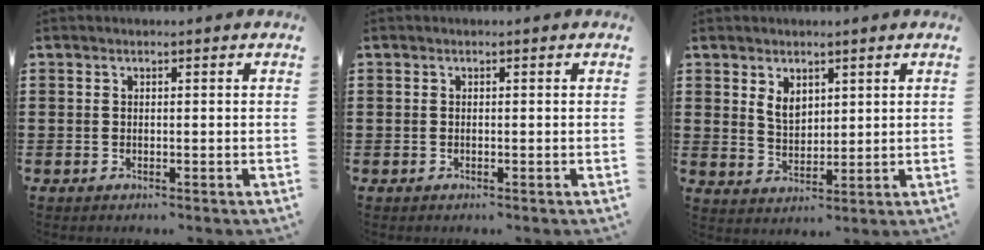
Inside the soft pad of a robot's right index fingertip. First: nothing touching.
{"total": 0.0}
{"total": 3.7, "force": [1.9, 2.5, 2.0], "torque": [-0.039, 0.004, 0.033]}